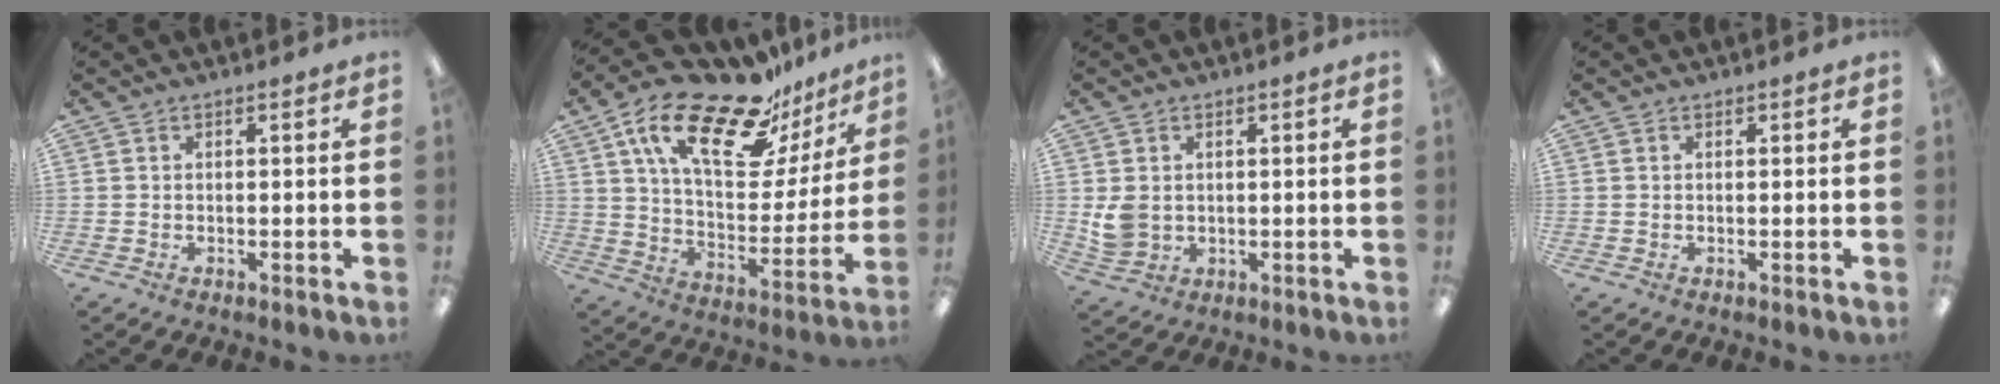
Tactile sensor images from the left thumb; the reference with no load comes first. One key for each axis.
{"total": 22.7, "fx": 16.3, "fy": 8.5, "fz": 13.3, "tx": -0.226, "ty": -0.101, "tz": 0.278}
{"total": 5.1, "fx": 1.1, "fy": 4.4, "fz": 2.5, "tx": -0.048, "ty": 0.005, "tz": 0.025}
{"total": 0.0}